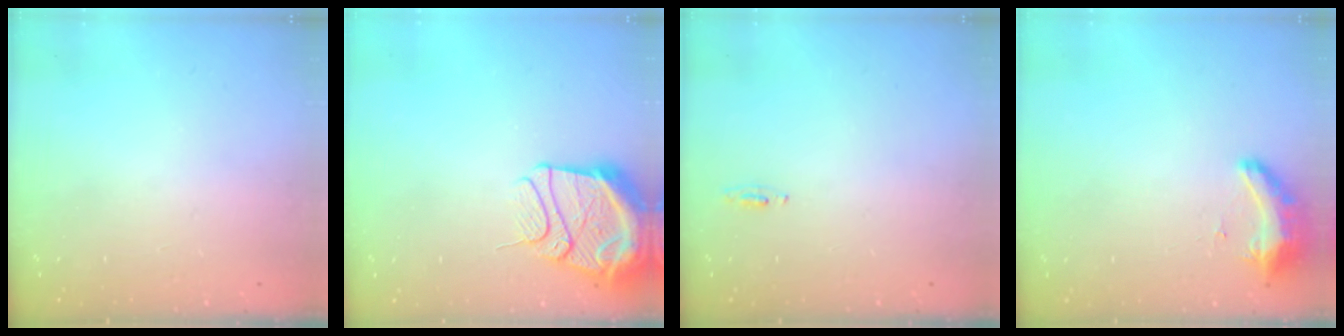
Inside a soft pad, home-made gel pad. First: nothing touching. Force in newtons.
{"total": 14.8, "press": 14.7, "slide": 1.7}
{"total": 3.8, "press": 2.8, "slide": 2.6}
{"total": 9.0, "press": 8.7, "slide": 2.3}